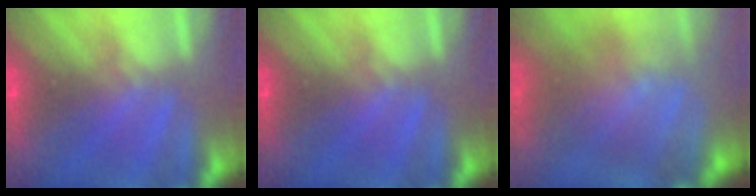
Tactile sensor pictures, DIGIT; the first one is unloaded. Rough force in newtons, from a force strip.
{"total": 0.0}
{"total": 7.5}